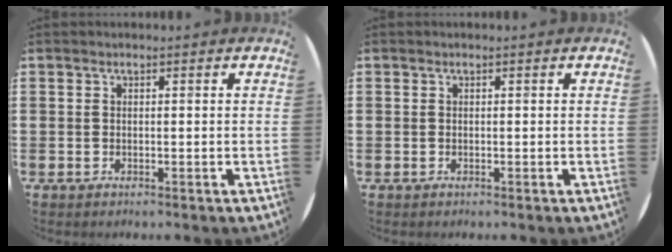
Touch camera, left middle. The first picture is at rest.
{"total": 0.0}